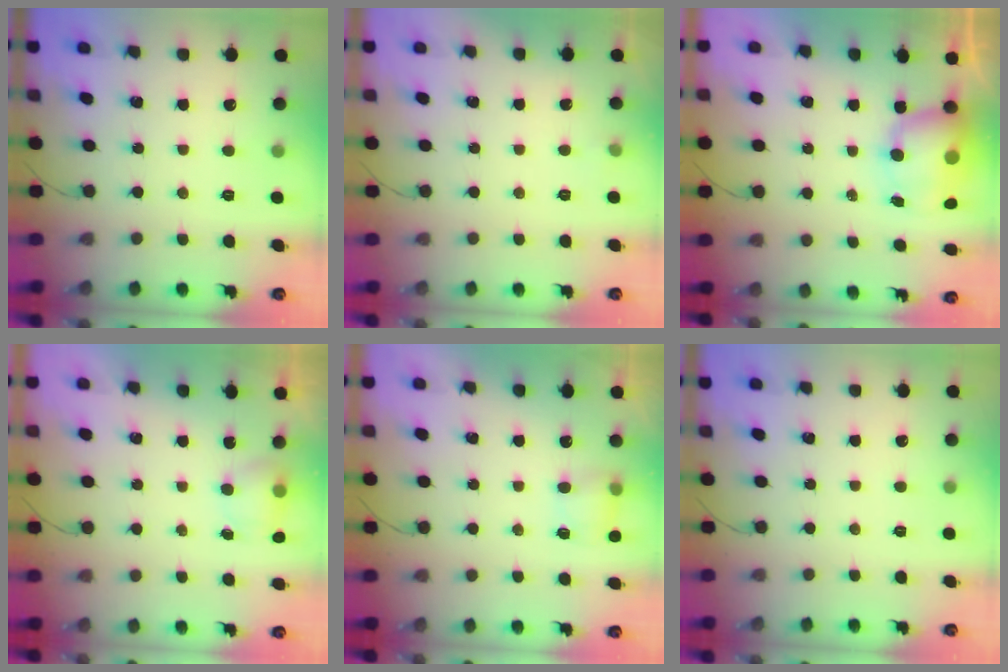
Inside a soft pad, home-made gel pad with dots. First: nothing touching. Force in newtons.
{"total": 2.9, "press": 2.6, "slide": 1.2}
{"total": 9.5, "press": 9.2, "slide": 2.6}
{"total": 4.7, "press": 4.6, "slide": 1.0}
{"total": 4.4, "press": 4.3, "slide": 1.0}
{"total": 0.0}